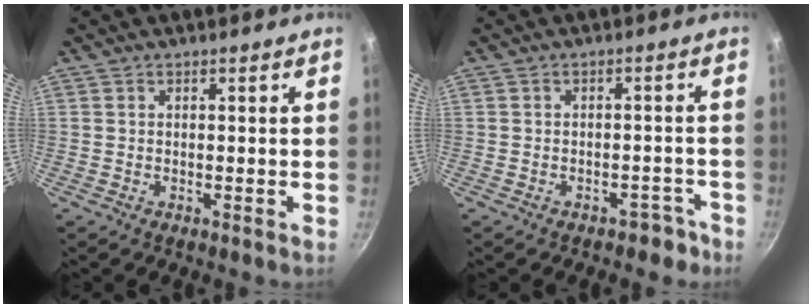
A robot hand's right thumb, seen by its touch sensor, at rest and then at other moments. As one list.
[{"total": 3.6, "force": [-2.6, 2.3, 1.2], "torque": [0.015, 0.042, -0.012]}]